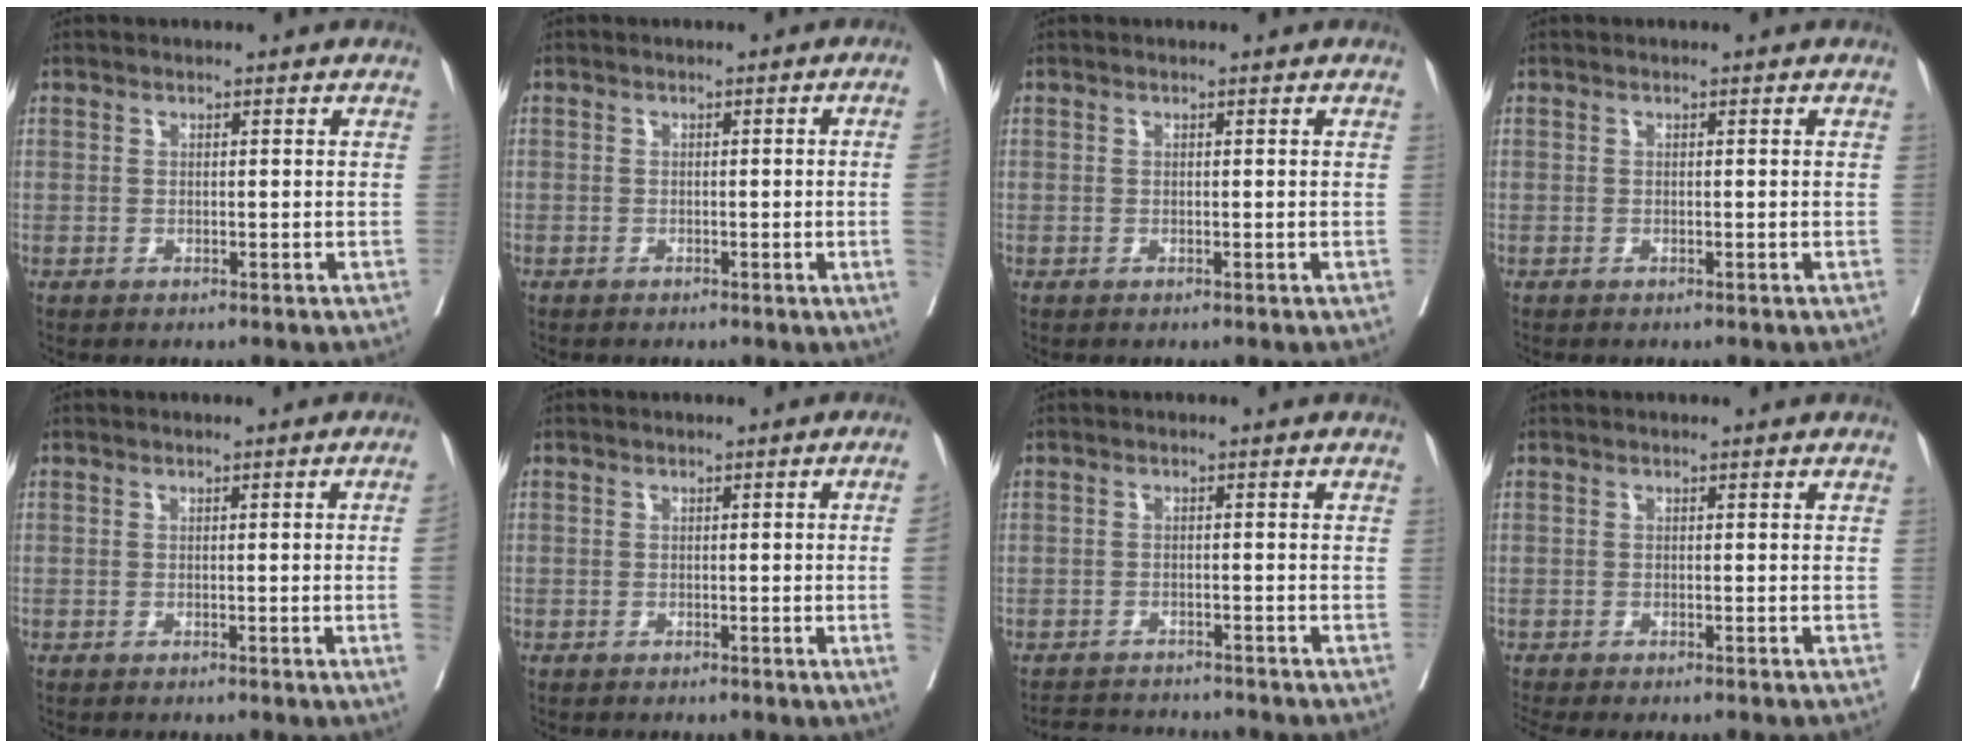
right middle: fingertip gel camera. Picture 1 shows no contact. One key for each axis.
{"total": 3.0, "fx": -0.5, "fy": -1.3, "fz": 2.7, "tx": -0.033, "ty": -0.005, "tz": -0.006}
{"total": 0.0}
{"total": 0.0}
{"total": 3.0, "fx": -0.4, "fy": -1.2, "fz": 2.7, "tx": -0.034, "ty": -0.005, "tz": -0.004}
{"total": 3.6, "fx": -0.6, "fy": -1.5, "fz": 3.2, "tx": -0.040, "ty": -0.007, "tz": -0.008}
{"total": 5.2, "fx": -5.2, "fy": 0.4, "fz": 0.4, "tx": -0.007, "ty": -0.006, "tz": -0.083}
{"total": 3.0, "fx": -2.7, "fy": 0.0, "fz": 1.3, "tx": -0.022, "ty": -0.010, "tz": -0.044}